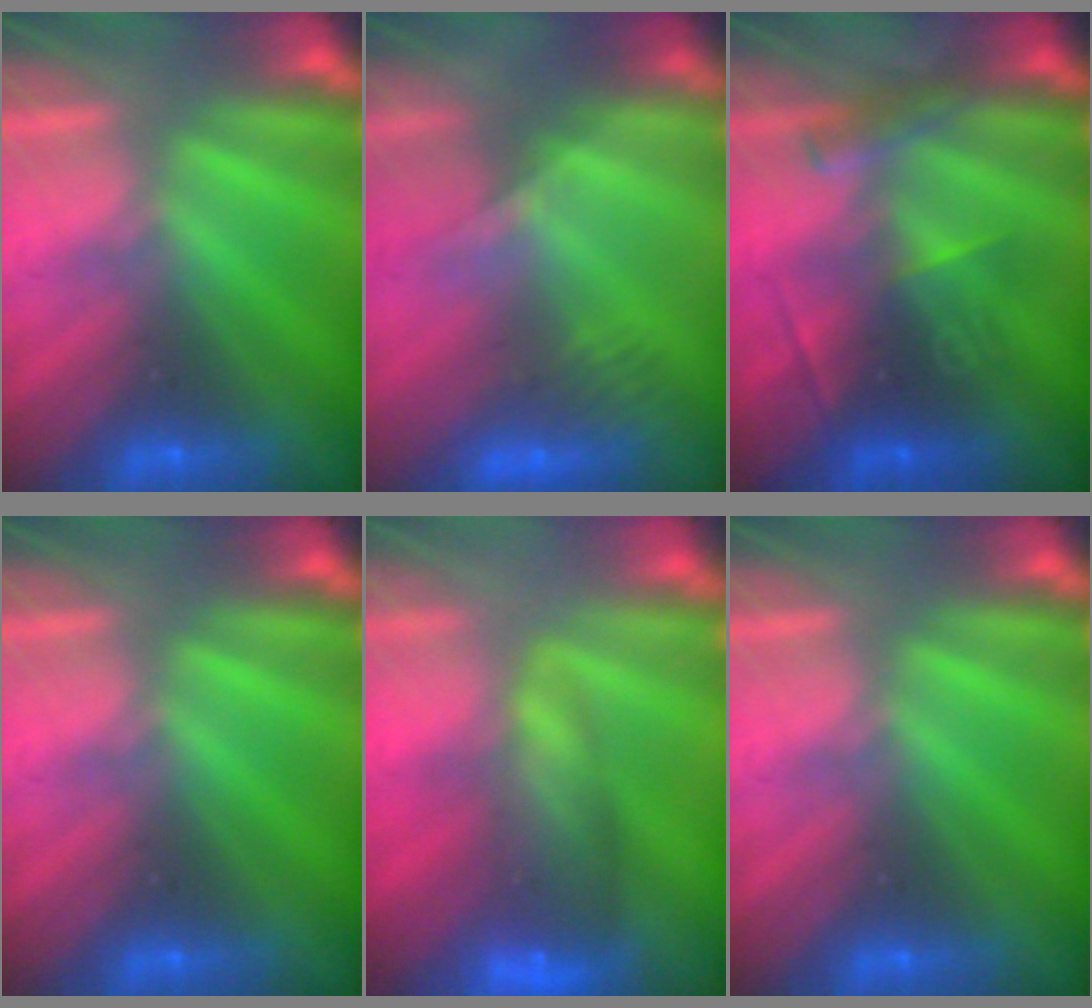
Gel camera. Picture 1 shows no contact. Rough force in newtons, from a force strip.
{"total": 2.4}
{"total": 2.9}
{"total": 0.0}
{"total": 7.6}
{"total": 0.0}